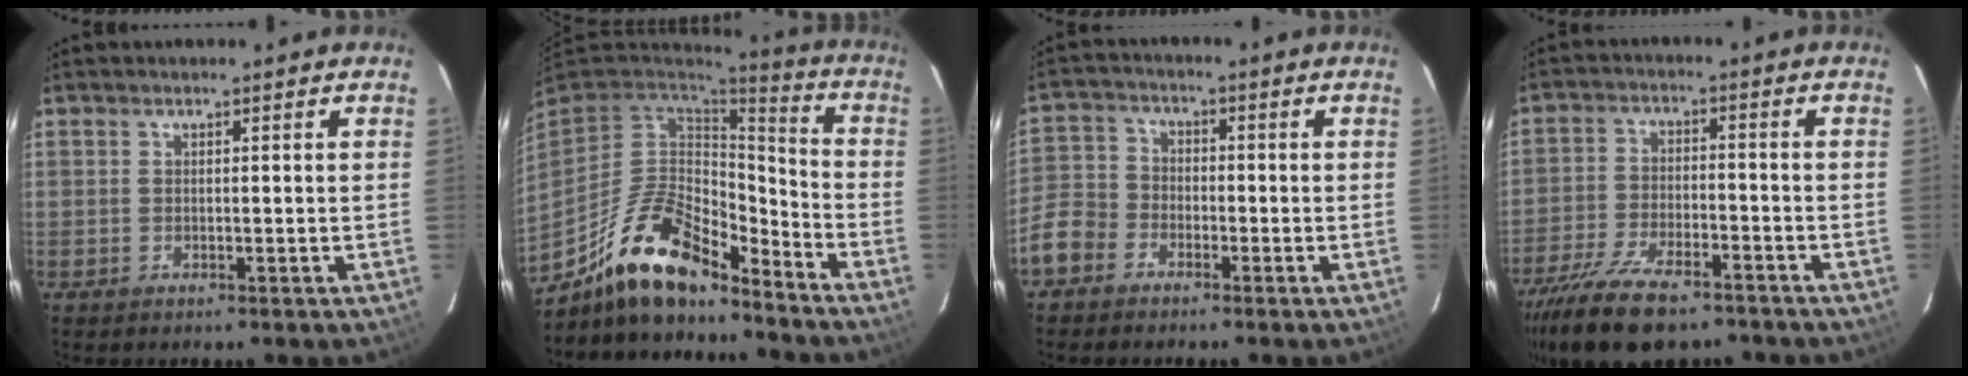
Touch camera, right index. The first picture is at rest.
{"total": 17.6, "force": [-12.7, 6.3, 10.4], "torque": [-0.220, -0.006, -0.233]}
{"total": 8.1, "force": [-4.7, 6.0, 2.8], "torque": [-0.066, 0.018, -0.102]}
{"total": 16.6, "force": [-12.6, 6.0, 9.0], "torque": [-0.195, -0.032, -0.217]}